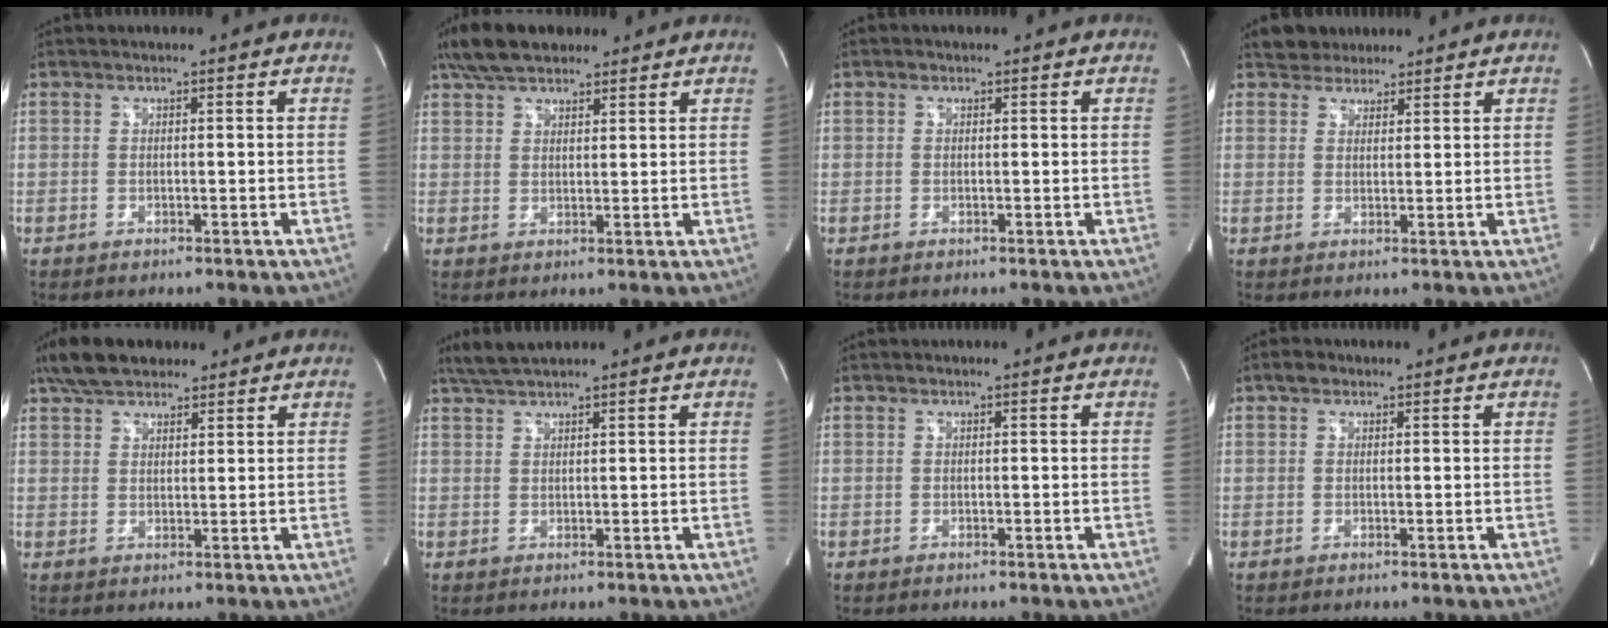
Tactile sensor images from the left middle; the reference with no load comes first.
{"total": 8.7, "force": [6.9, 3.3, 4.1], "torque": [-0.078, 0.029, 0.124]}
{"total": 0.5, "force": [0.3, 0.4, 0.2], "torque": [-0.004, 0.003, 0.004]}
{"total": 3.7, "force": [3.2, 2.0, 0.2], "torque": [-0.004, 0.015, 0.052]}
{"total": 8.9, "force": [7.0, 3.6, 4.1], "torque": [-0.074, 0.028, 0.125]}
{"total": 3.8, "force": [3.4, 0.2, 1.7], "torque": [-0.039, 0.017, 0.068]}
{"total": 0.0}
{"total": 1.4, "force": [0.9, 0.9, 0.5], "torque": [-0.013, 0.010, 0.013]}